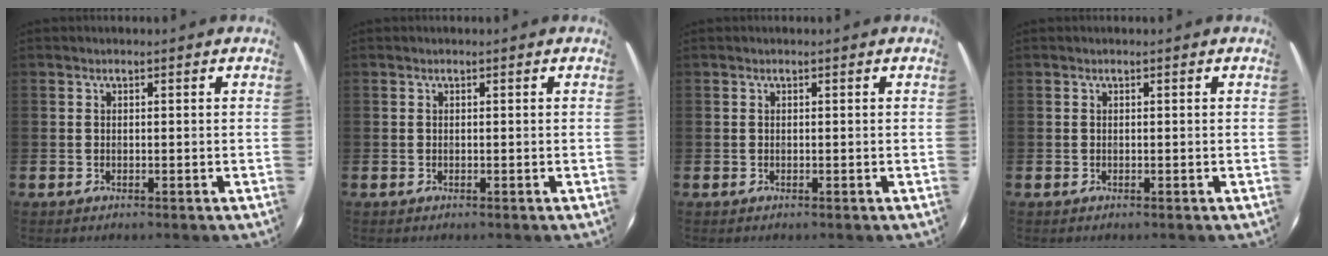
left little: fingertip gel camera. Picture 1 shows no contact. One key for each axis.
{"total": 0.0}
{"total": 0.0}
{"total": 0.0}